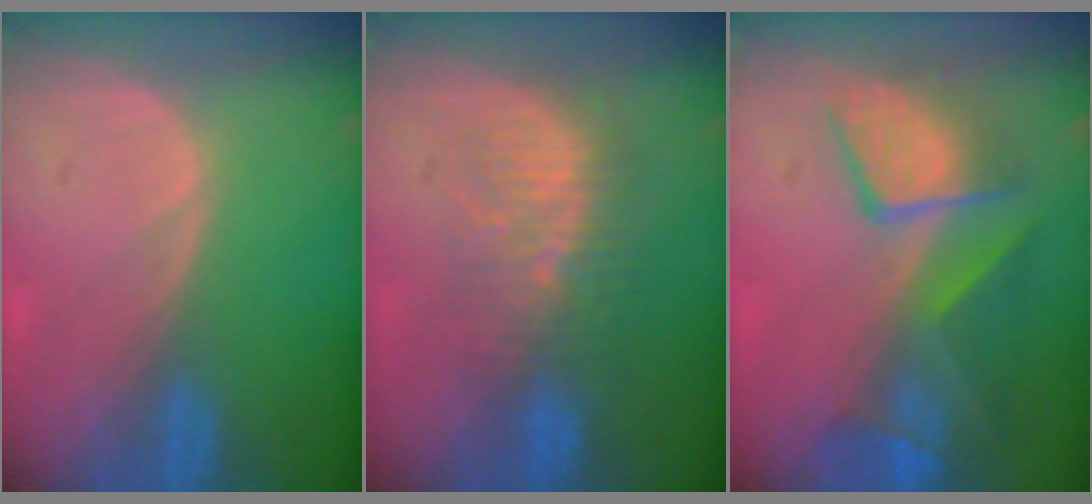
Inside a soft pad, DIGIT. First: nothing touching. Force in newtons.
{"total": 8.1, "press": 7.6, "slide": 2.6}
{"total": 10.1, "press": 8.7, "slide": 5.0}